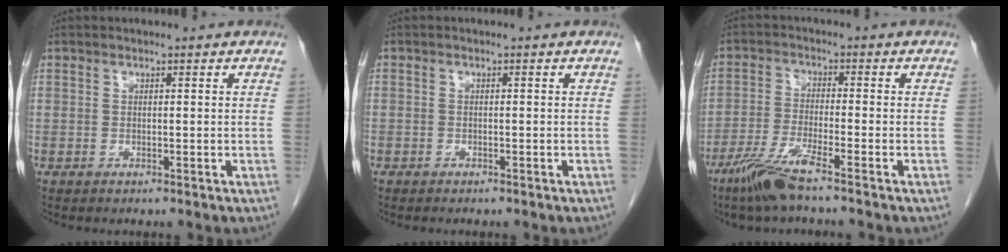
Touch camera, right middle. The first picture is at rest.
{"total": 0.7, "force": [-0.5, 0.5, 0.0], "torque": [-0.009, 0.002, -0.010]}
{"total": 6.8, "force": [-4.9, -0.1, 4.8], "torque": [-0.103, -0.021, -0.103]}